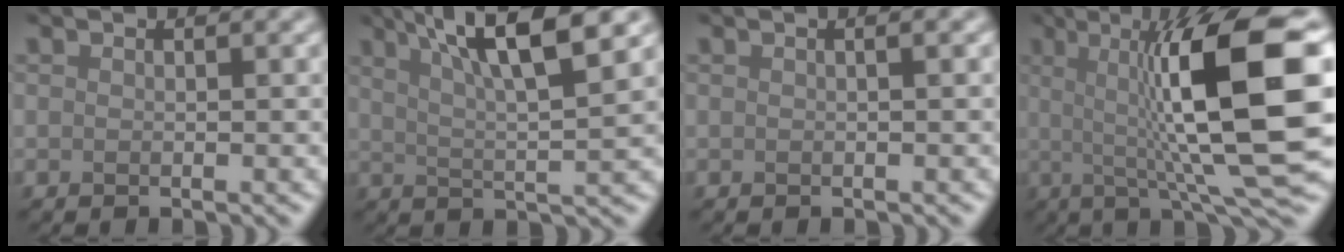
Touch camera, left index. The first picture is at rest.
{"total": 8.2, "force": [4.2, 1.5, 6.8], "torque": [-0.092, 0.015, 0.065]}
{"total": 1.2, "force": [0.3, 0.4, 1.1], "torque": [-0.014, 0.004, -0.005]}
{"total": 13.3, "force": [1.5, 2.6, 13.0], "torque": [-0.183, 0.010, 0.022]}